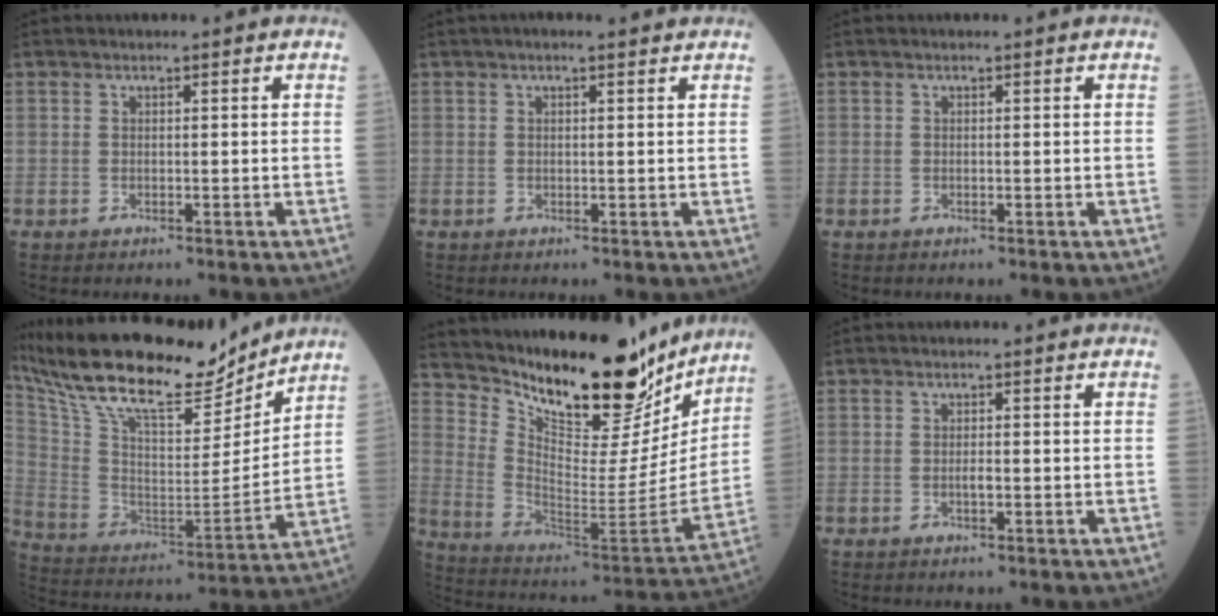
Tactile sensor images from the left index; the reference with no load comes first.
{"total": 2.1, "force": [1.6, 0.3, 1.3], "torque": [-0.023, 0.019, 0.022]}
{"total": 0.0}
{"total": 23.3, "force": [19.8, 5.1, 11.2], "torque": [-0.220, 0.002, 0.338]}
{"total": 23.3, "force": [19.9, 5.8, 10.7], "torque": [-0.186, -0.036, 0.305]}
{"total": 0.9, "force": [-0.2, 0.2, 0.9], "torque": [-0.019, 0.000, -0.004]}